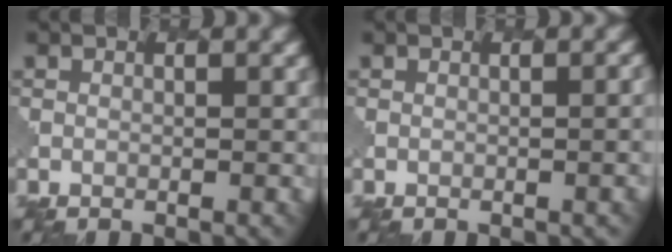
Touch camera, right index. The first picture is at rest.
{"total": 2.4, "force": [-0.3, 1.2, 2.1], "torque": [-0.002, 0.012, 0.000]}